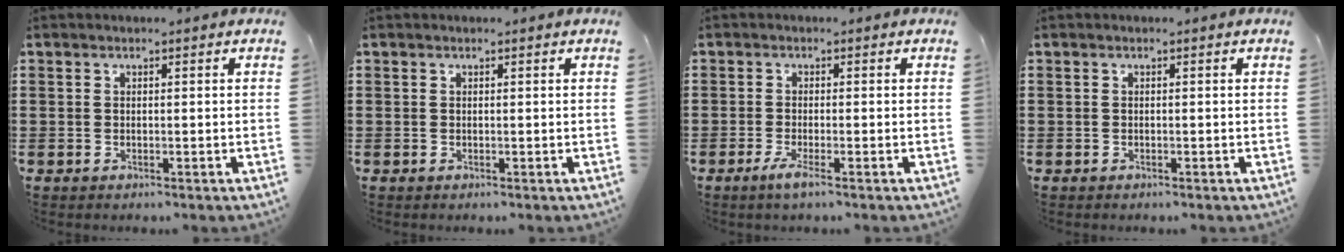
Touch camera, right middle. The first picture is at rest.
{"total": 0.0}
{"total": 2.2, "force": [-1.2, 0.0, 1.9], "torque": [-0.048, -0.010, -0.025]}
{"total": 0.0}